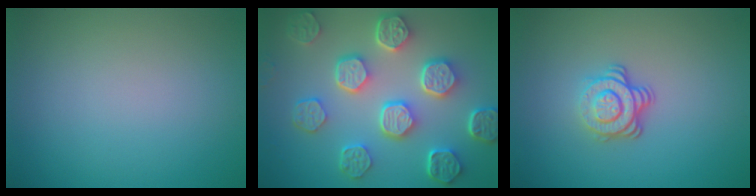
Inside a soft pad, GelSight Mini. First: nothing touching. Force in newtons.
{"total": 7.9, "press": 6.0, "slide": 5.1}
{"total": 3.5, "press": 2.5, "slide": 2.4}